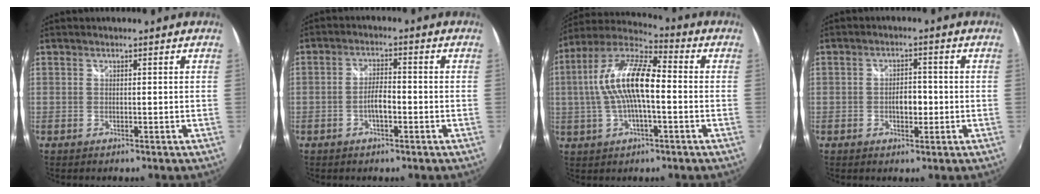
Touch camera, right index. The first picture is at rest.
{"total": 3.6, "force": [-1.5, 1.2, 3.1], "torque": [-0.063, 0.005, -0.027]}
{"total": 15.0, "force": [-0.3, 5.1, 14.1], "torque": [-0.270, 0.016, -0.015]}
{"total": 3.6, "force": [-0.8, 2.1, 2.8], "torque": [-0.047, 0.002, -0.013]}